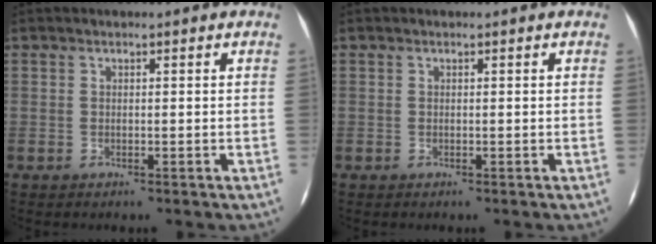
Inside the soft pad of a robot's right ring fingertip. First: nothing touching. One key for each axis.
{"total": 0.0}